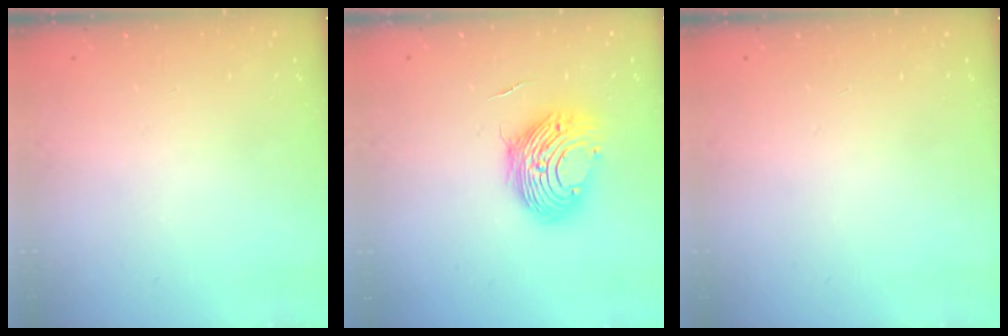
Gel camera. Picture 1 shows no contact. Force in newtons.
{"total": 10.7, "press": 10.7, "slide": 0.8}
{"total": 0.0}